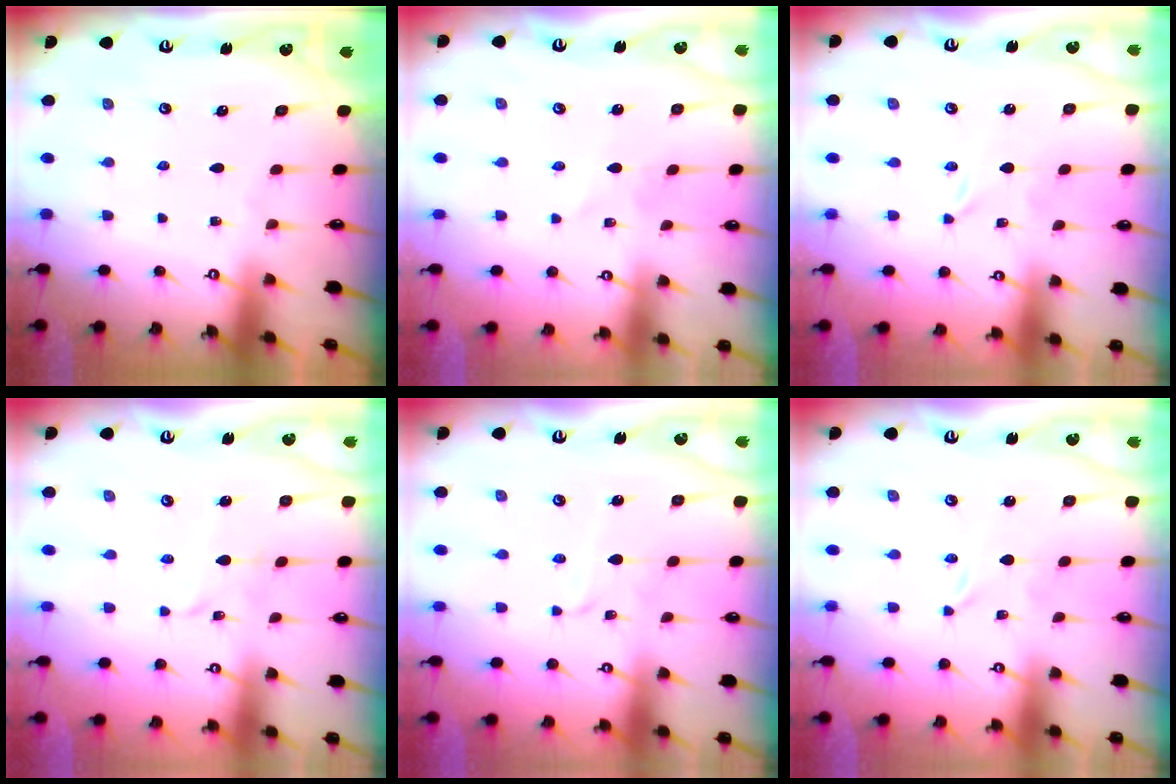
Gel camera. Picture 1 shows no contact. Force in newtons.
{"total": 1.8, "press": 1.7, "slide": 0.2}
{"total": 0.0}
{"total": 3.7, "press": 3.7, "slide": 0.0}
{"total": 2.3, "press": 2.3, "slide": 0.2}
{"total": 0.0}